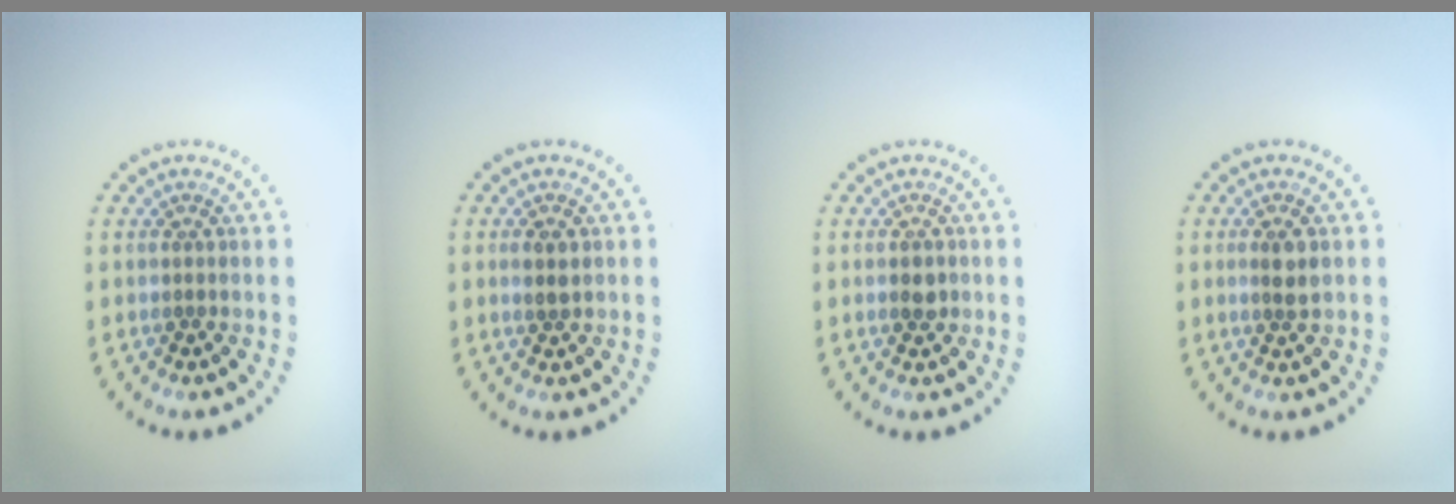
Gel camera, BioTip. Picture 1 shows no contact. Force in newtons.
{"total": 1.4, "press": 1.4, "slide": 0.3}
{"total": 1.4, "press": 1.3, "slide": 0.3}
{"total": 1.9, "press": 1.7, "slide": 0.9}